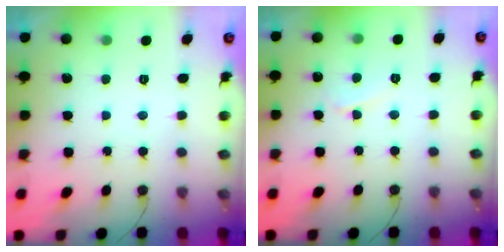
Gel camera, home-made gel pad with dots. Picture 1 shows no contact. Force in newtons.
{"total": 4.2, "press": 4.2, "slide": 0.4}